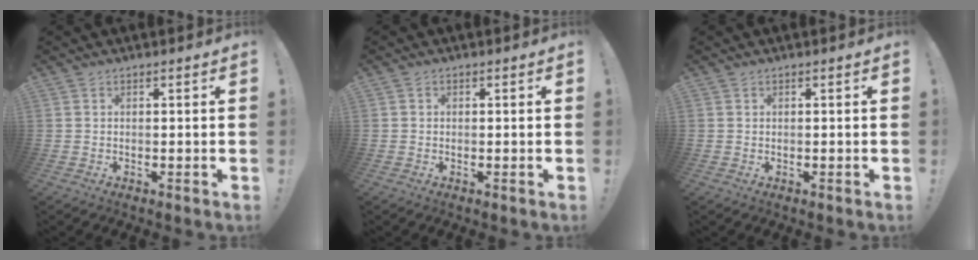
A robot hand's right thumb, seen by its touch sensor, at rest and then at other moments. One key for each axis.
{"total": 0.8, "fx": -0.1, "fy": 0.7, "fz": 0.1, "tx": -0.005, "ty": 0.004, "tz": -0.002}
{"total": 0.0}